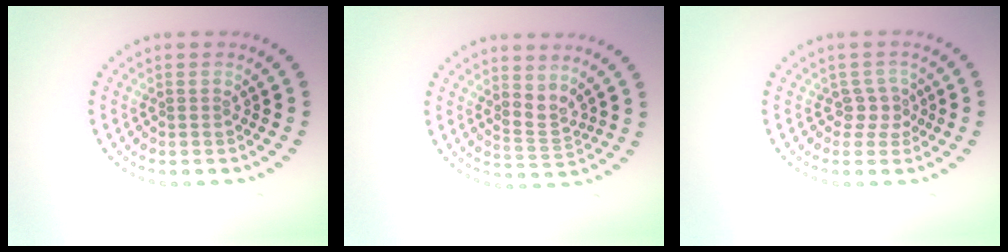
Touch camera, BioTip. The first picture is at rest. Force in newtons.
{"total": 2.1, "press": 1.5, "slide": 1.5}
{"total": 1.9, "press": 1.4, "slide": 1.2}